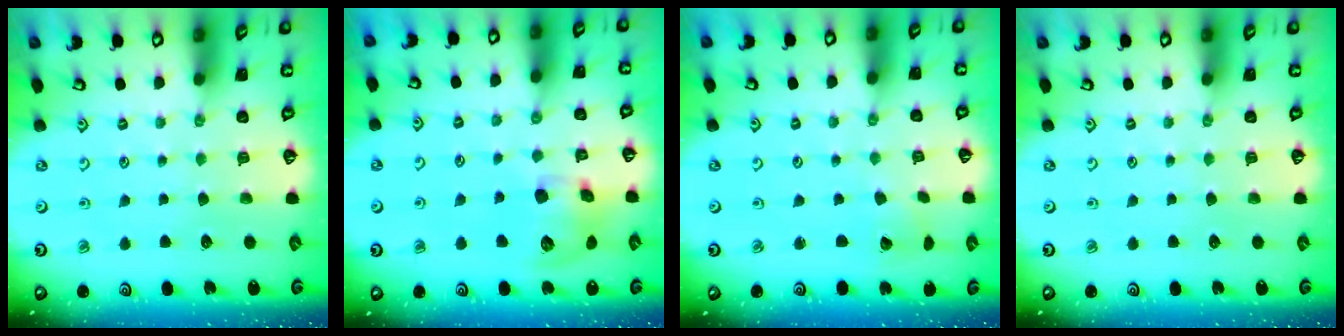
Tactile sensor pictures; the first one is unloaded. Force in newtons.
{"total": 11.3, "press": 11.1, "slide": 1.8}
{"total": 2.1, "press": 2.1, "slide": 0.3}
{"total": 0.0}